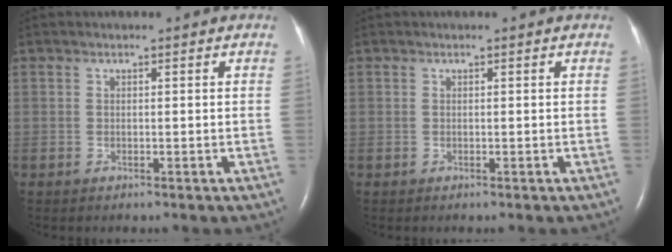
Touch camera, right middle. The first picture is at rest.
{"total": 0.0}